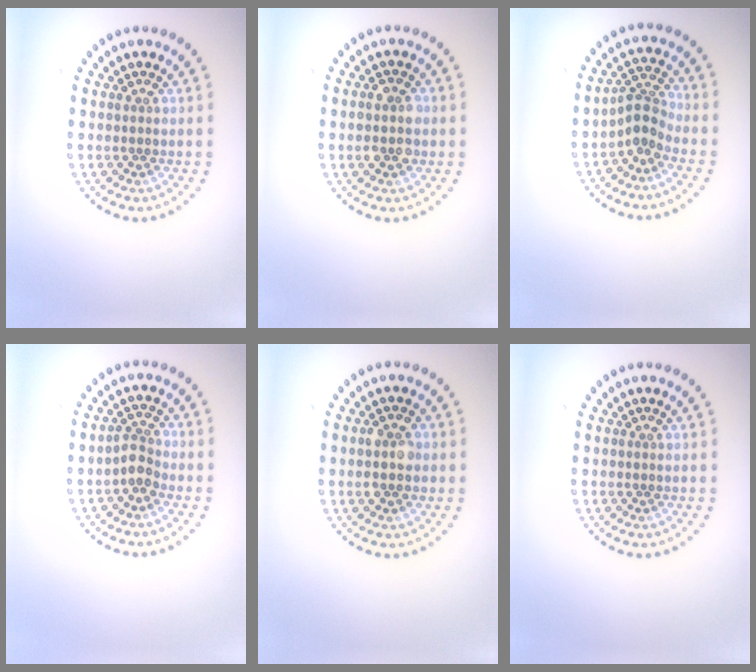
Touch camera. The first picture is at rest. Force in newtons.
{"total": 2.5, "press": 2.5, "slide": 0.3}
{"total": 2.7, "press": 1.9, "slide": 1.9}
{"total": 2.0, "press": 1.6, "slide": 1.2}
{"total": 2.7, "press": 2.7, "slide": 0.2}
{"total": 0.0}